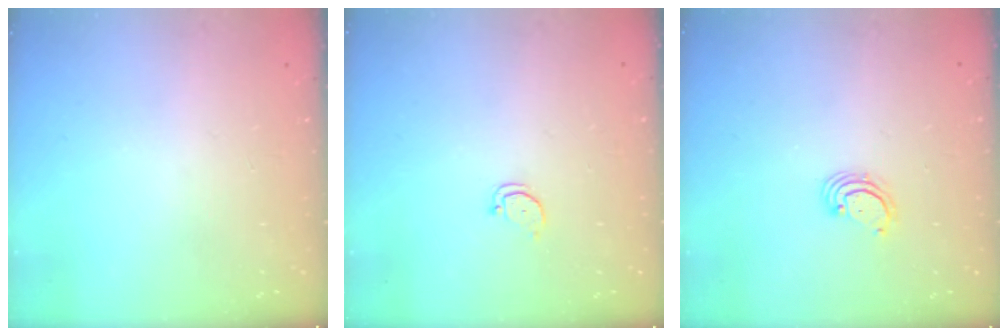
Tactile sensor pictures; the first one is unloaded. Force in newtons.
{"total": 2.2, "press": 2.2, "slide": 0.2}
{"total": 2.7, "press": 2.7, "slide": 0.3}